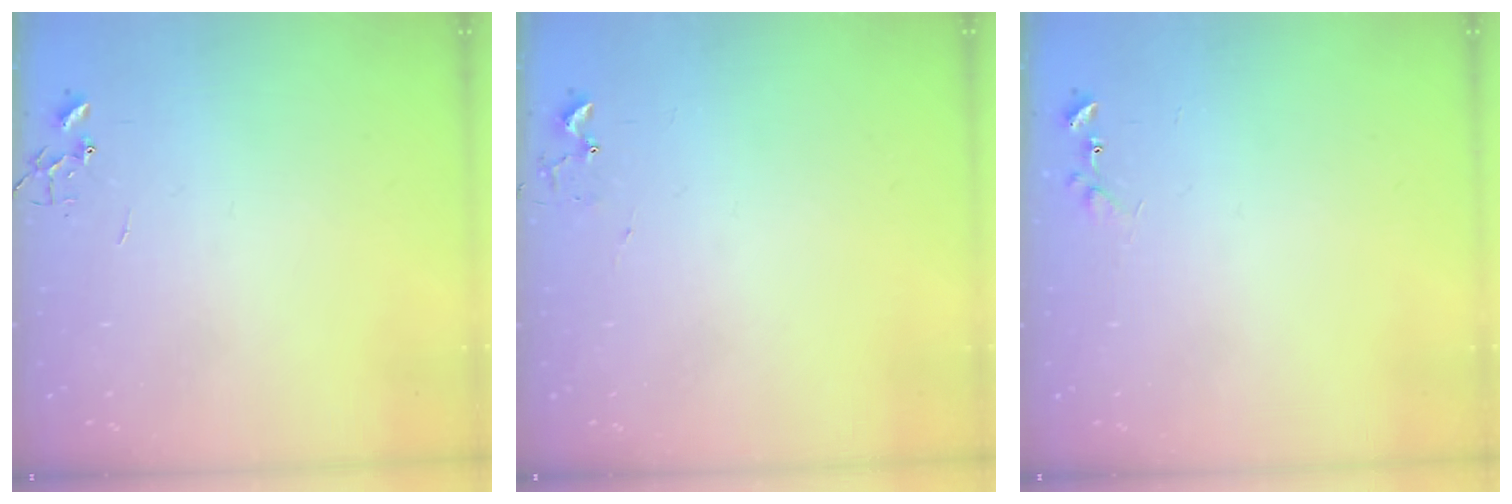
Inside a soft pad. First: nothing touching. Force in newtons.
{"total": 5.4, "press": 5.4, "slide": 0.7}
{"total": 7.1, "press": 7.0, "slide": 0.5}